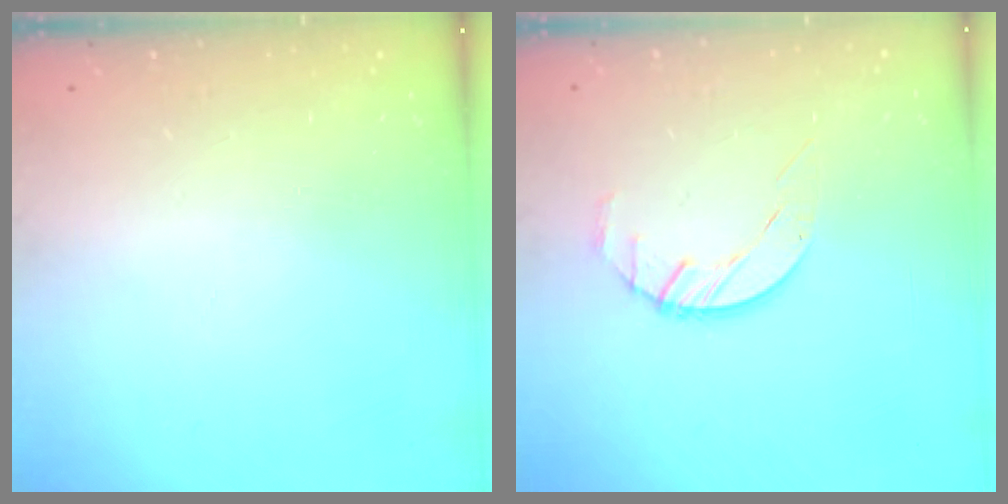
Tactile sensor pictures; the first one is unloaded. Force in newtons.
{"total": 2.7, "press": 2.6, "slide": 0.4}